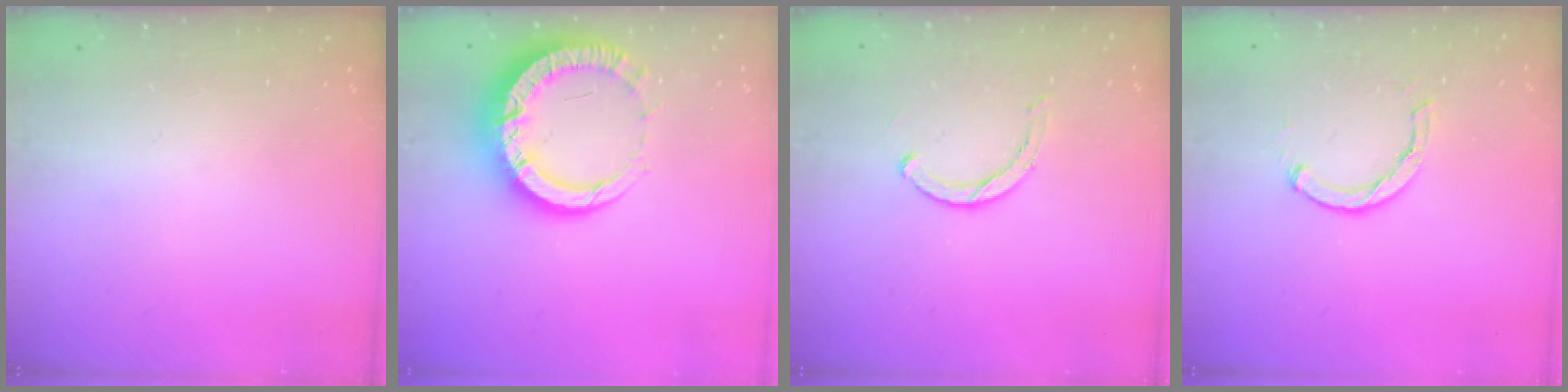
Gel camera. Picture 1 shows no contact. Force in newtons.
{"total": 12.4, "press": 12.4, "slide": 1.2}
{"total": 2.8, "press": 2.7, "slide": 0.3}
{"total": 2.1, "press": 2.1, "slide": 0.3}